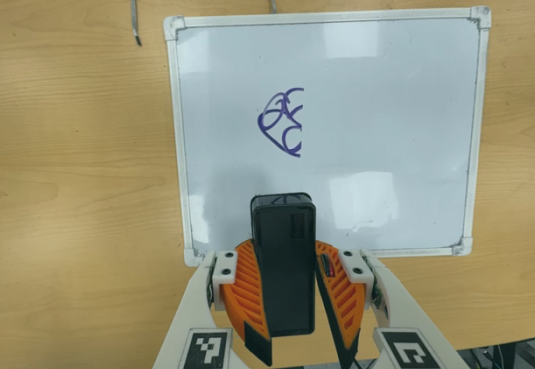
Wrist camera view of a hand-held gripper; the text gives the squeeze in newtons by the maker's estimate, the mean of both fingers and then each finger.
{"total": 10.4, "left": 10.0, "right": 10.8}